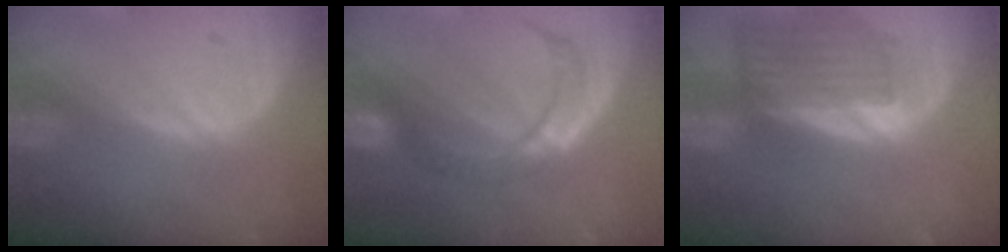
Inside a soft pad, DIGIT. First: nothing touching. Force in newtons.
{"total": 6.8, "press": 6.6, "slide": 1.7}
{"total": 6.6, "press": 6.3, "slide": 1.9}